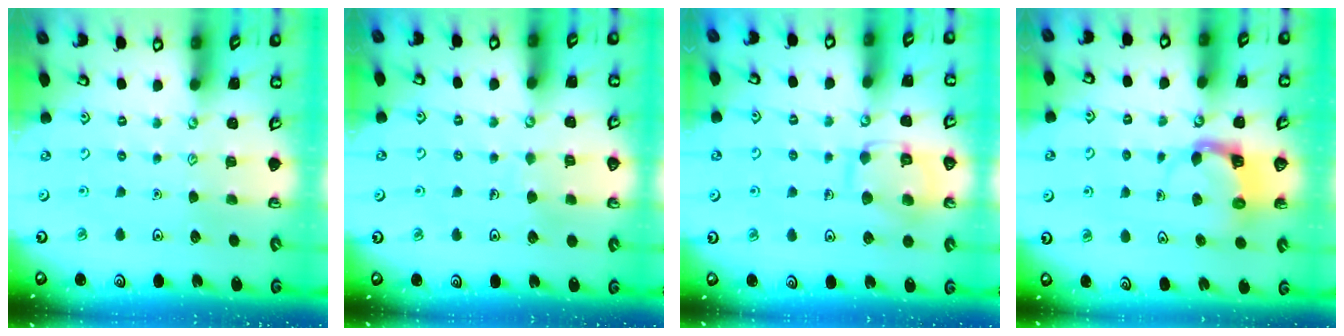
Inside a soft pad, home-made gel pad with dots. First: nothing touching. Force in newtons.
{"total": 3.2, "press": 3.2, "slide": 0.2}
{"total": 11.6, "press": 11.6, "slide": 0.5}
{"total": 4.6, "press": 4.6, "slide": 0.1}